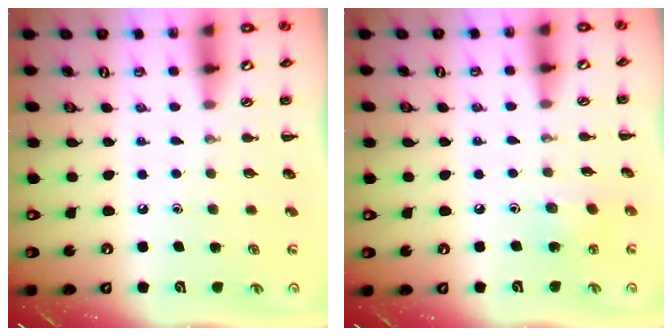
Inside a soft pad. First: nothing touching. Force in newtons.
{"total": 3.9, "press": 3.8, "slide": 1.1}